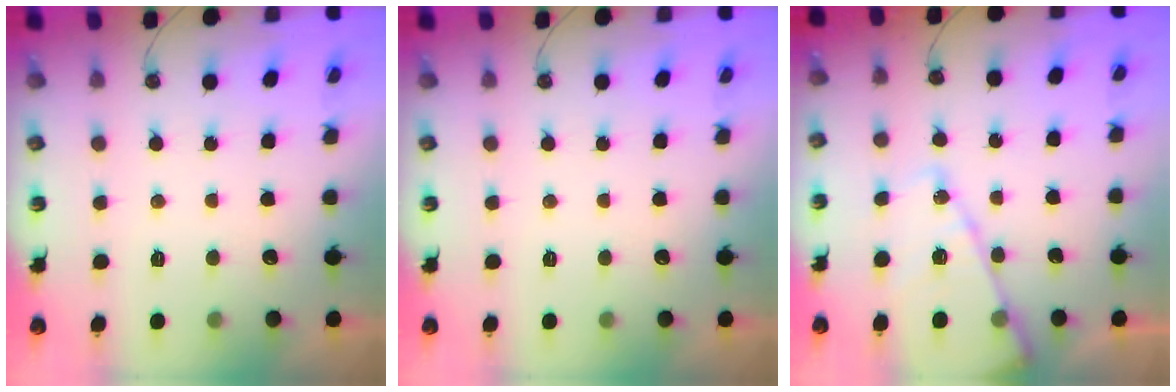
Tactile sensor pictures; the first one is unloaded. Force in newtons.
{"total": 0.0}
{"total": 14.3, "press": 14.2, "slide": 1.4}